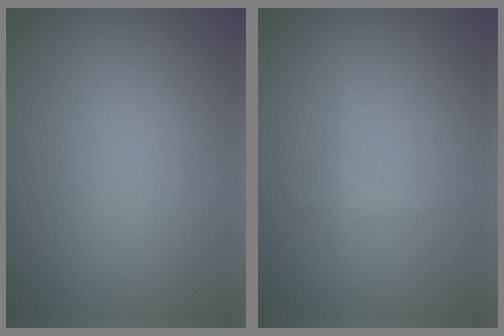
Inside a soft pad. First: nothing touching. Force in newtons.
{"total": 0.7, "press": 0.7, "slide": 0.0}